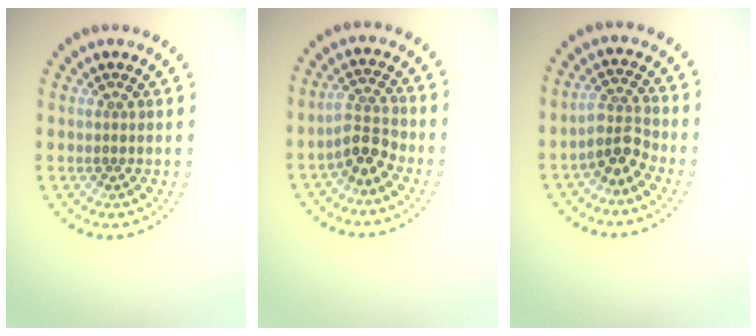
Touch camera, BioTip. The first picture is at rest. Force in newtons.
{"total": 2.9, "press": 2.6, "slide": 1.4}
{"total": 2.8, "press": 2.4, "slide": 1.4}